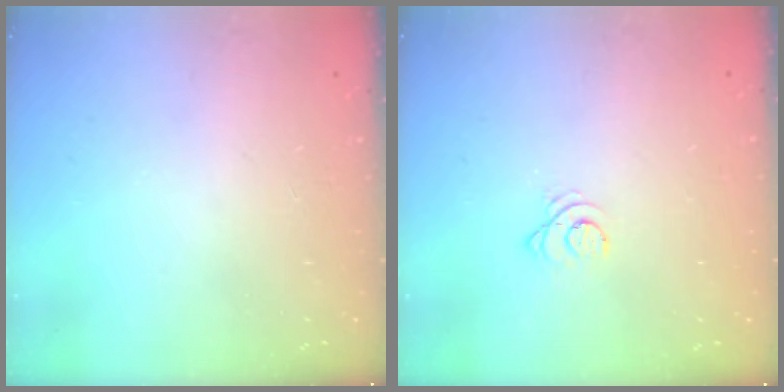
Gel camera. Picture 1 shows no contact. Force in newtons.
{"total": 2.5, "press": 2.5, "slide": 0.3}